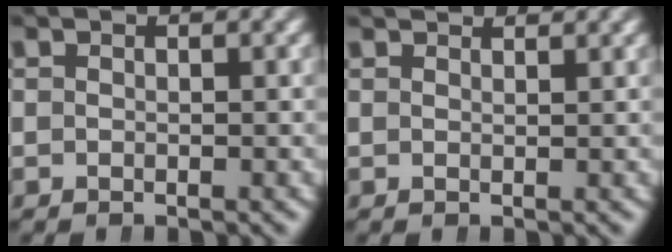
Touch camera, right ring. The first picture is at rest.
{"total": 1.9, "force": [1.8, -0.5, 0.2], "torque": [0.009, 0.003, 0.028]}